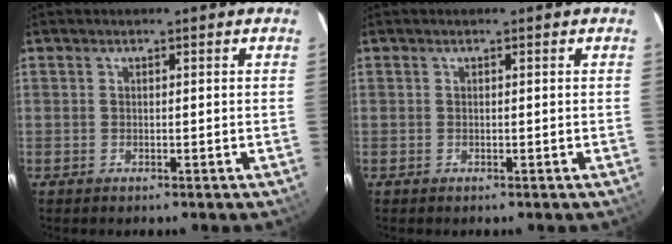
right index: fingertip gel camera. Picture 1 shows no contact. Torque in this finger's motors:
{"motor_torque": [-0.01, 0.00, 0.01, 0.00]}